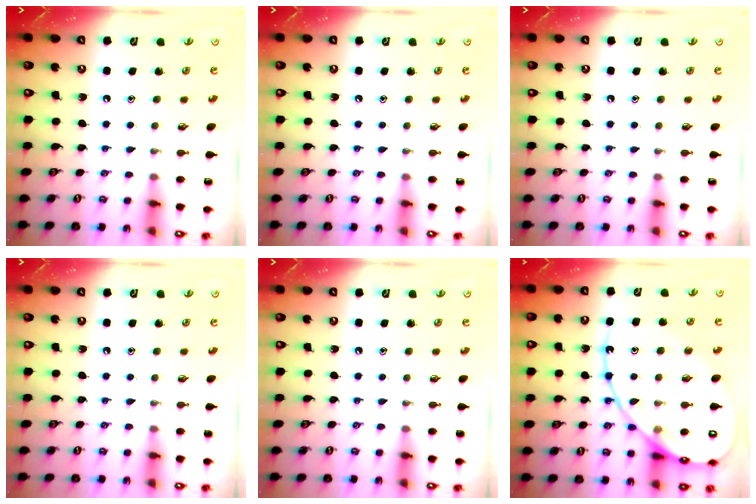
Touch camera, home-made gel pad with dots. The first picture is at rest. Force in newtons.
{"total": 0.0}
{"total": 0.0}
{"total": 0.0}
{"total": 0.0}
{"total": 16.5, "press": 16.4, "slide": 1.5}